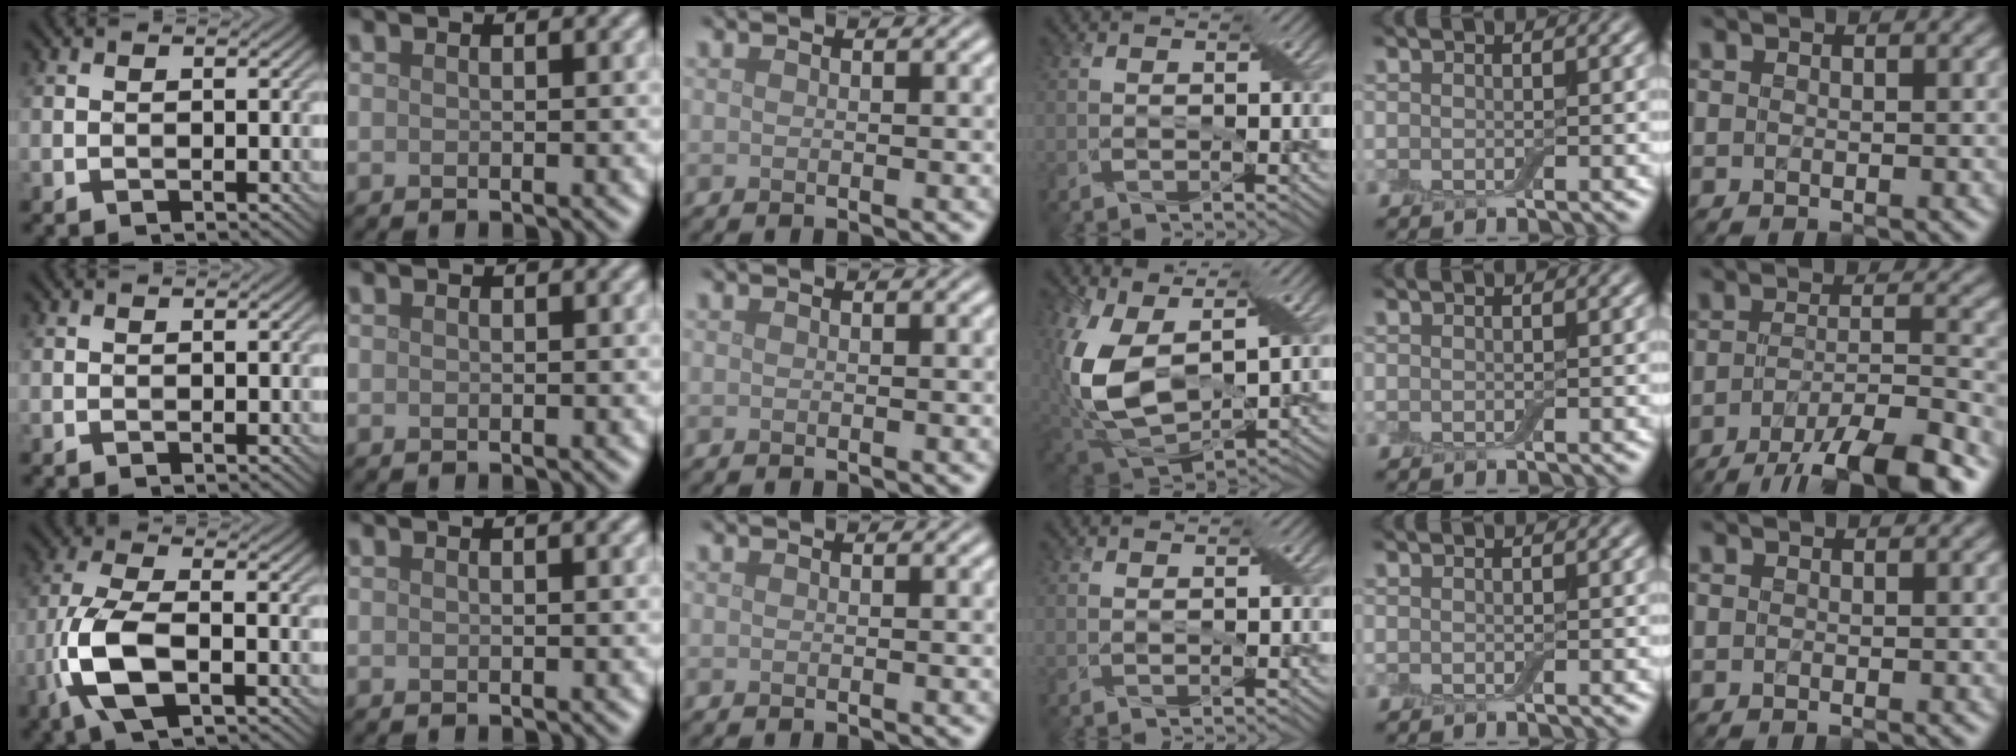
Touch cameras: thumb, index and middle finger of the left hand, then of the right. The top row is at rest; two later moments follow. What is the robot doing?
{"motion": "open", "object": "airpods case & airpods"}